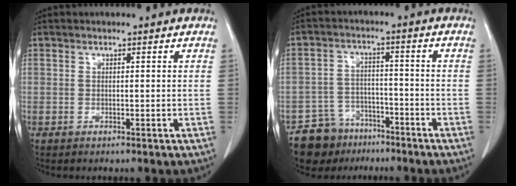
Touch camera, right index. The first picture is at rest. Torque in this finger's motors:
{"motor_torque": [-0.28, -0.12, -0.60, -0.21]}